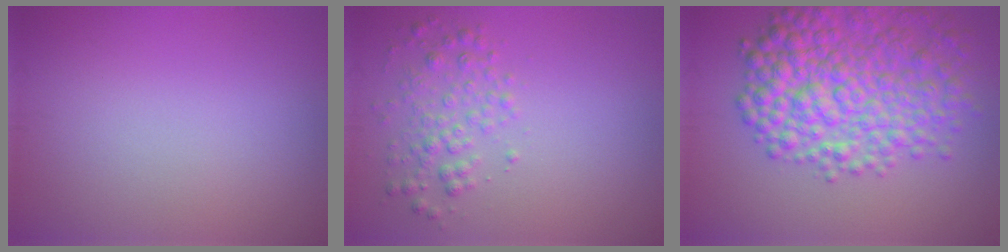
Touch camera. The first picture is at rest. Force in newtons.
{"total": 2.4, "press": 2.4, "slide": 0.1}
{"total": 8.5, "press": 8.5, "slide": 0.2}